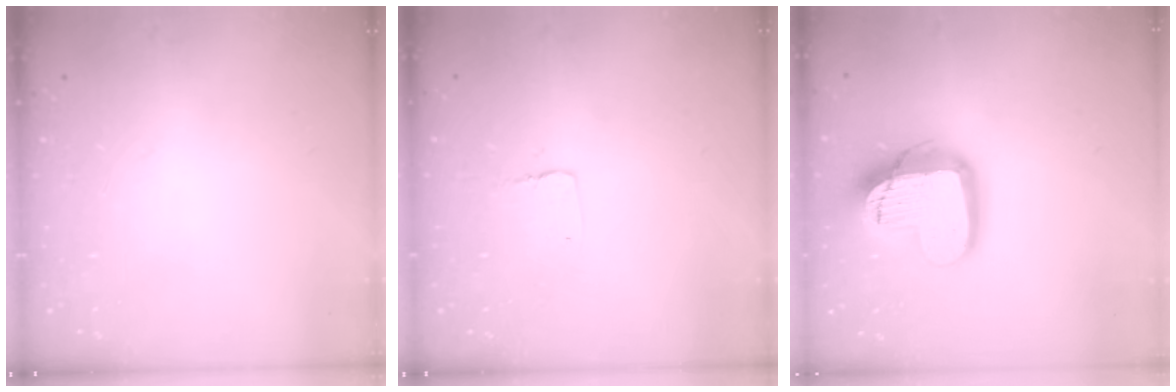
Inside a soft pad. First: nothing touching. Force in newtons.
{"total": 2.9, "press": 2.9, "slide": 0.2}
{"total": 17.1, "press": 17.0, "slide": 1.5}